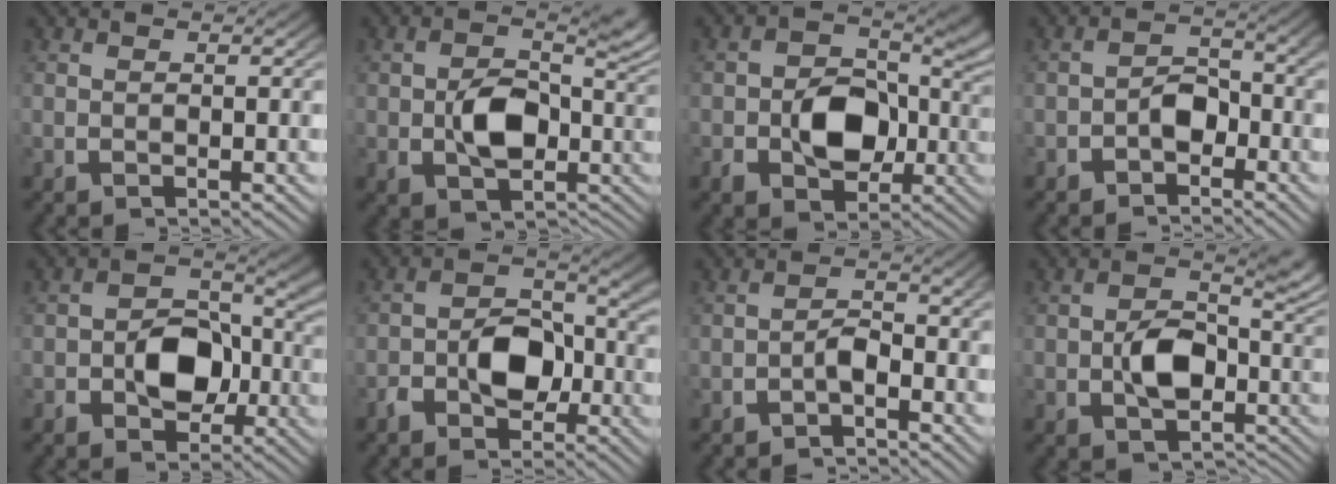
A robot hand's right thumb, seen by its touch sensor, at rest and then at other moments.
{"total": 7.3, "force": [-0.2, 4.6, 5.7], "torque": [-0.096, -0.020, 0.008]}
{"total": 7.7, "force": [-0.8, 5.4, 5.4], "torque": [-0.085, -0.026, -0.005]}
{"total": 3.2, "force": [-1.5, 2.0, 2.0], "torque": [-0.037, -0.018, -0.019]}
{"total": 6.2, "force": [-0.9, 4.6, 4.2], "torque": [-0.067, -0.019, -0.010]}
{"total": 5.7, "force": [-1.5, 3.9, 4.0], "torque": [-0.068, -0.019, -0.021]}
{"total": 2.6, "force": [-1.6, 1.3, 1.6], "torque": [-0.033, -0.015, -0.021]}
{"total": 6.8, "force": [-1.0, 4.1, 5.3], "torque": [-0.087, -0.017, -0.006]}